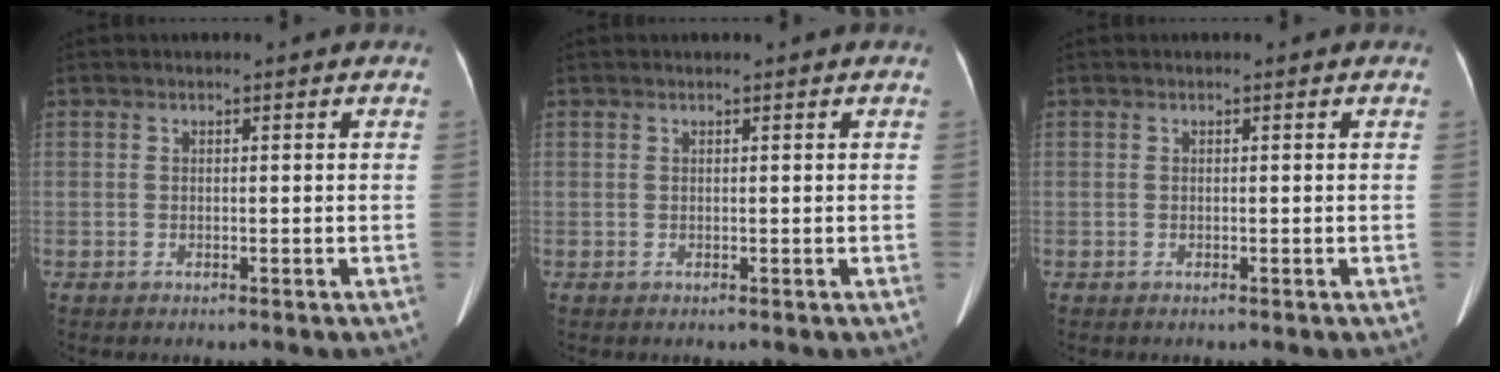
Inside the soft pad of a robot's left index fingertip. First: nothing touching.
{"total": 0.0}
{"total": 0.0}